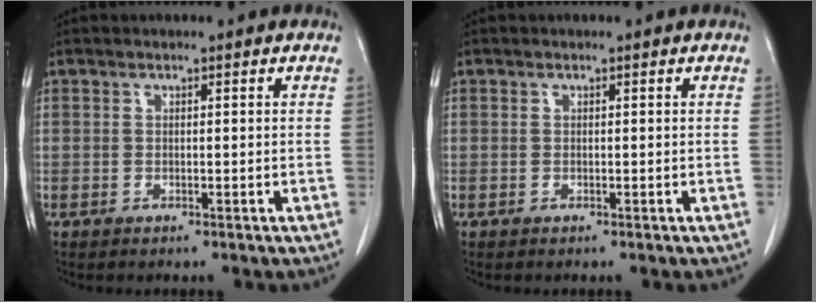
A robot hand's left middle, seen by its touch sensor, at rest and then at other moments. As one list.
[{"total": 0.0}]